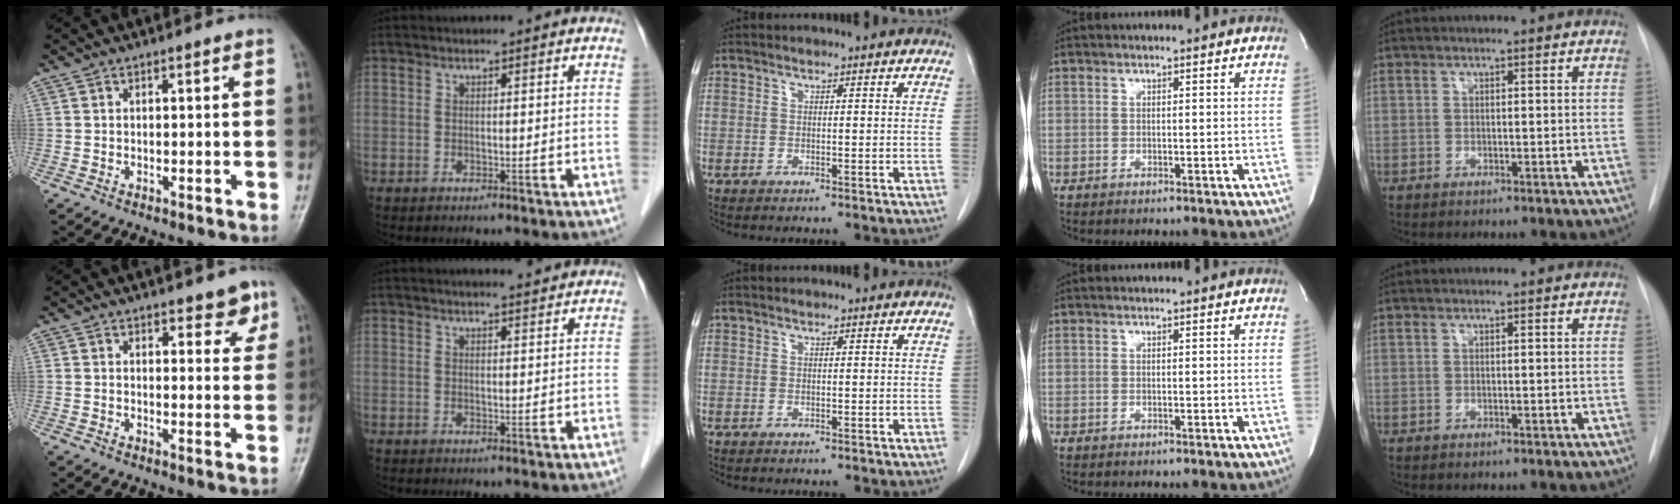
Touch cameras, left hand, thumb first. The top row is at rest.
{"thumb": {"total": 4.5, "force": [3.2, 2.1, 2.3], "torque": [0.002, -0.018, 0.040]}, "index": {"total": 3.0, "force": [2.8, 0.1, 0.9], "torque": [-0.016, 0.005, 0.036]}}